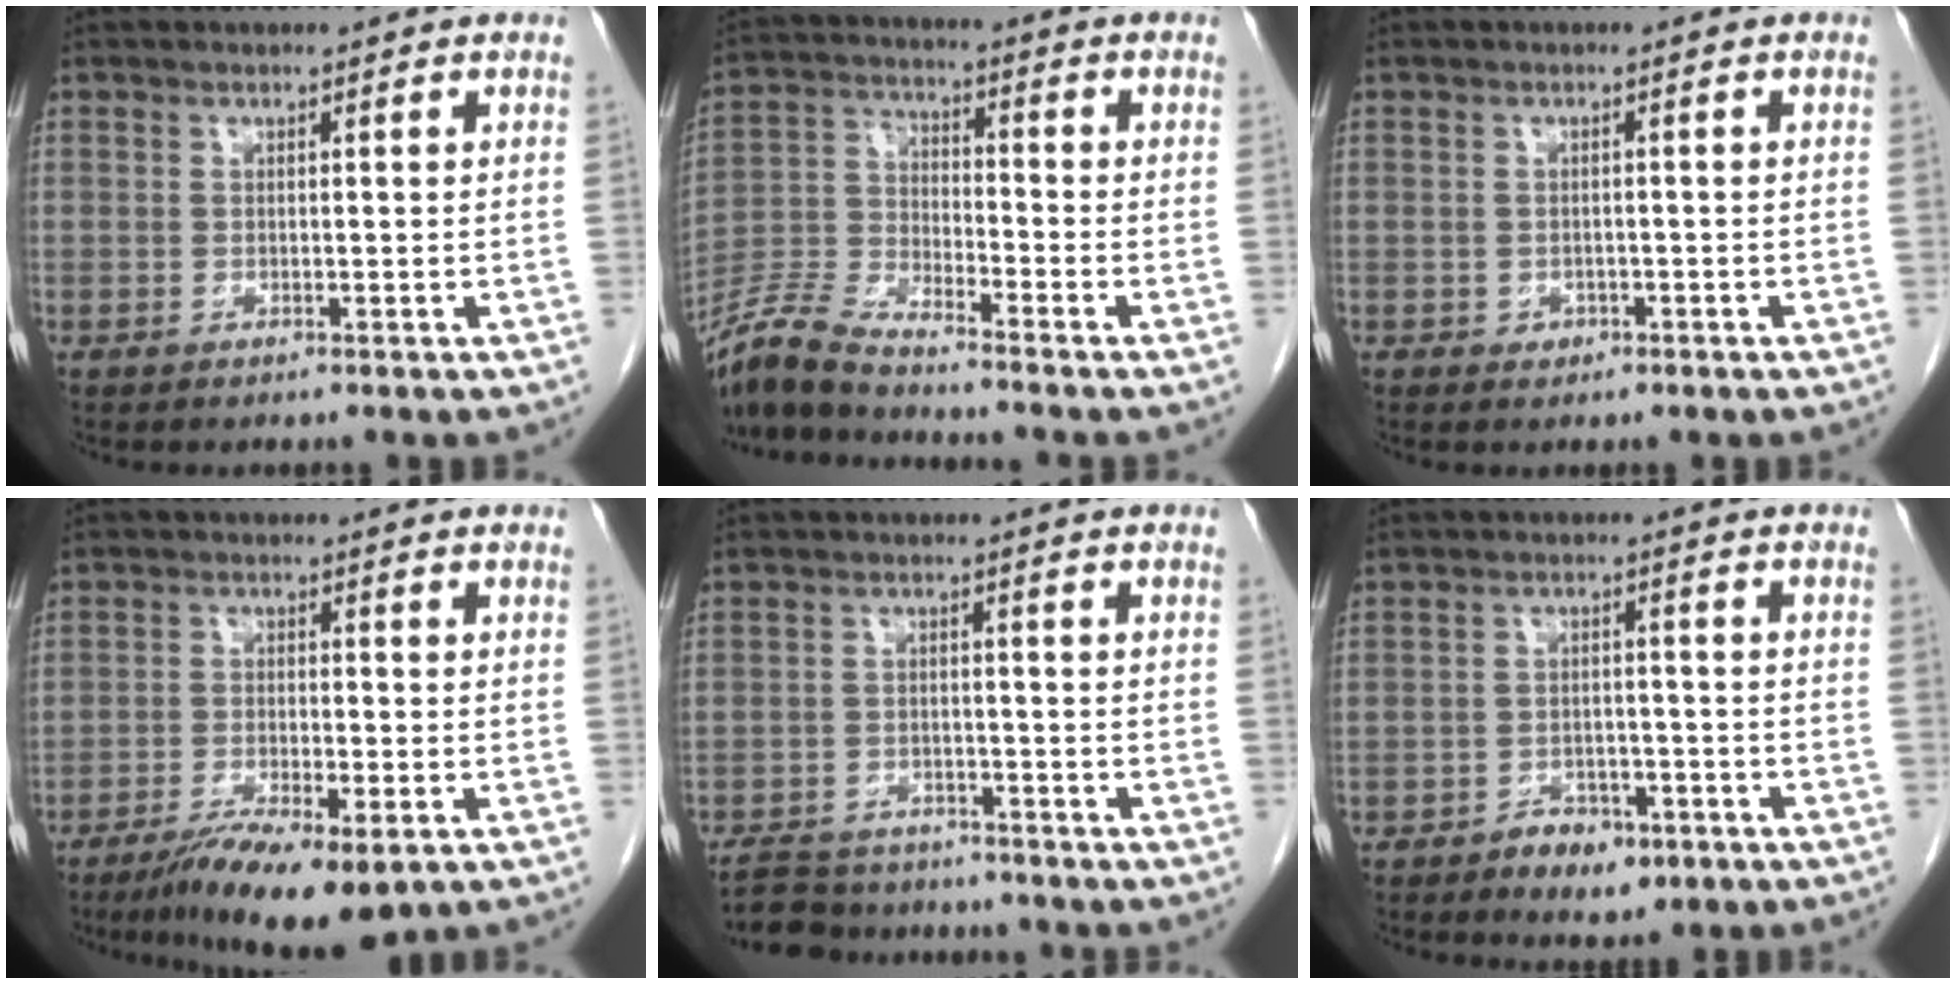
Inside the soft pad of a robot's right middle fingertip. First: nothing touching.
{"total": 8.1, "force": [-7.6, 0.3, 3.0], "torque": [-0.074, -0.013, -0.155]}
{"total": 1.3, "force": [-0.6, 1.1, 0.4], "torque": [-0.003, 0.005, -0.005]}
{"total": 10.4, "force": [-6.4, 2.0, 7.9], "torque": [-0.129, -0.023, -0.102]}
{"total": 8.9, "force": [-8.0, 3.3, 2.1], "torque": [-0.031, 0.004, -0.120]}
{"total": 5.3, "force": [-3.4, 2.9, 2.8], "torque": [-0.035, 0.007, -0.044]}